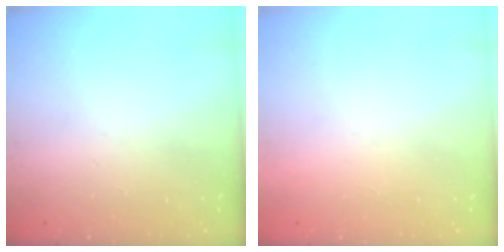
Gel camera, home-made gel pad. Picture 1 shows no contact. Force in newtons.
{"total": 1.6, "press": 1.5, "slide": 0.1}